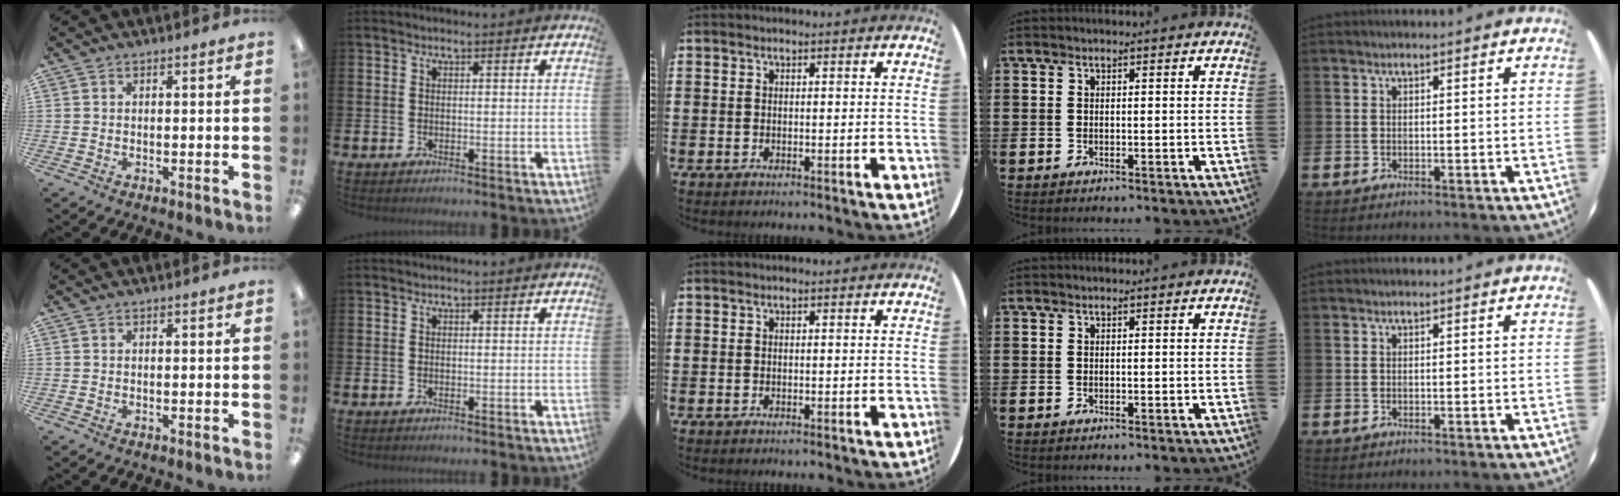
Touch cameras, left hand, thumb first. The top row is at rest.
{}